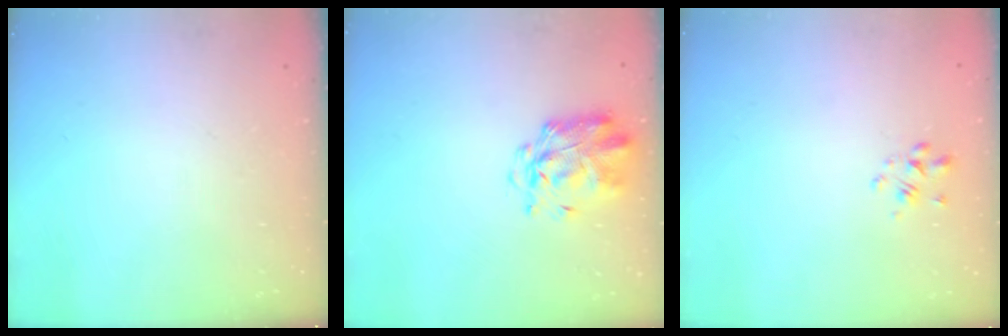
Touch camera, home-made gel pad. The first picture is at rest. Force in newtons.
{"total": 2.9, "press": 2.8, "slide": 0.8}
{"total": 1.4, "press": 1.2, "slide": 0.8}